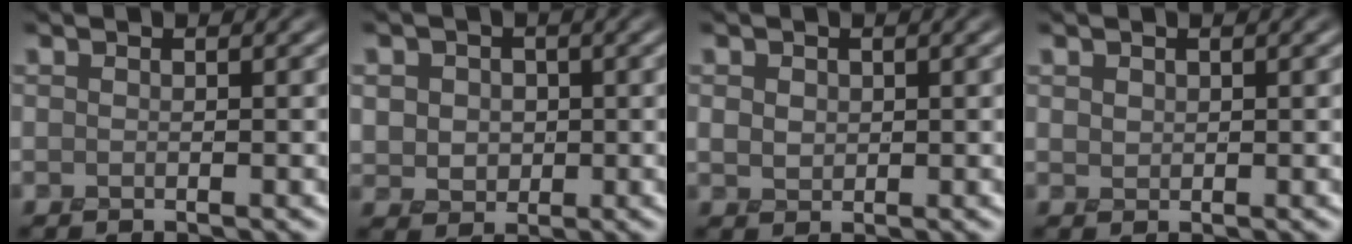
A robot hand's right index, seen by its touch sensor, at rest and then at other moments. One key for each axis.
{"total": 4.2, "fx": 0.4, "fy": 3.8, "fz": 1.8, "tx": -0.030, "ty": 0.010, "tz": -0.004}
{"total": 1.5, "fx": 0.4, "fy": 1.3, "fz": 0.7, "tx": -0.017, "ty": -0.003, "tz": 0.009}
{"total": 0.8, "fx": 0.4, "fy": 0.6, "fz": 0.2, "tx": -0.006, "ty": -0.002, "tz": 0.012}